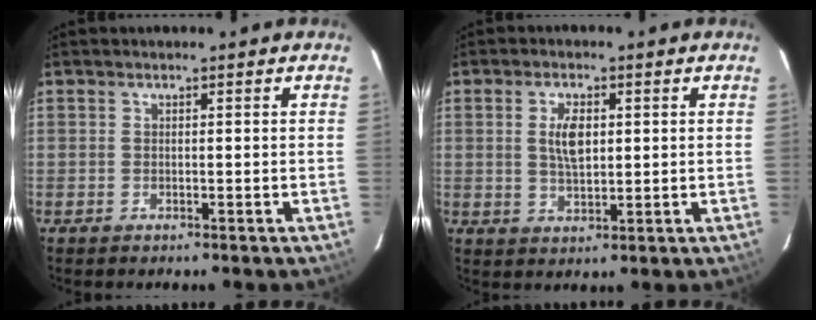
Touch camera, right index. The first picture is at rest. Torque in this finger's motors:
{"motor_torque": [0.18, 0.14, 0.16, 0.06]}